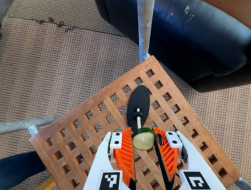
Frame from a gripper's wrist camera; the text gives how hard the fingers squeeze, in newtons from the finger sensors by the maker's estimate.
{"total": 6.7, "left": 6.5, "right": 6.8}